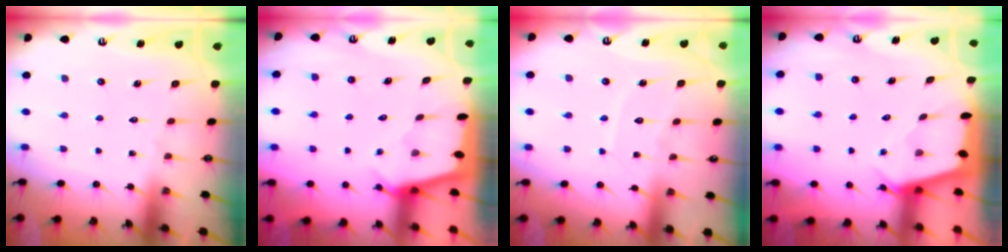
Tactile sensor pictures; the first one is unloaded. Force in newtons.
{"total": 2.0, "press": 2.0, "slide": 0.3}
{"total": 5.5, "press": 5.5, "slide": 0.6}
{"total": 2.5, "press": 2.5, "slide": 0.3}